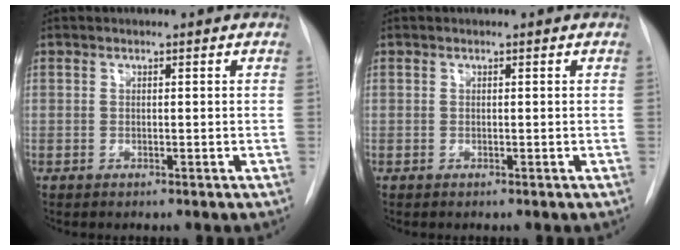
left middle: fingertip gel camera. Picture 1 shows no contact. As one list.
[{"total": 0.0}]